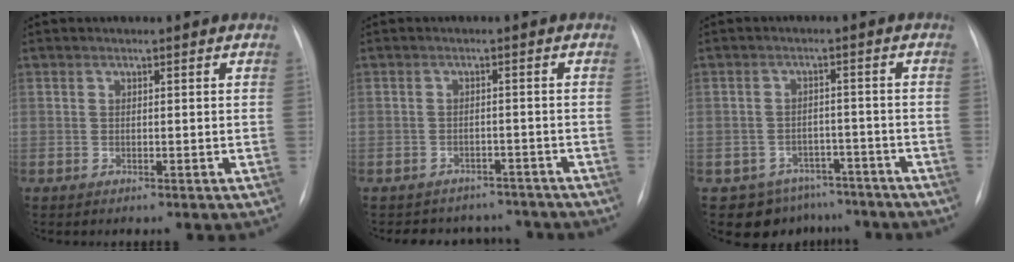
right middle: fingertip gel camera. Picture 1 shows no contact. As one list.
[{"total": 7.5, "force": [-6.7, 3.3, 0.2], "torque": [0.003, 0.020, -0.077]}, {"total": 7.7, "force": [-5.8, 5.0, 0.2], "torque": [0.012, 0.025, -0.073]}]